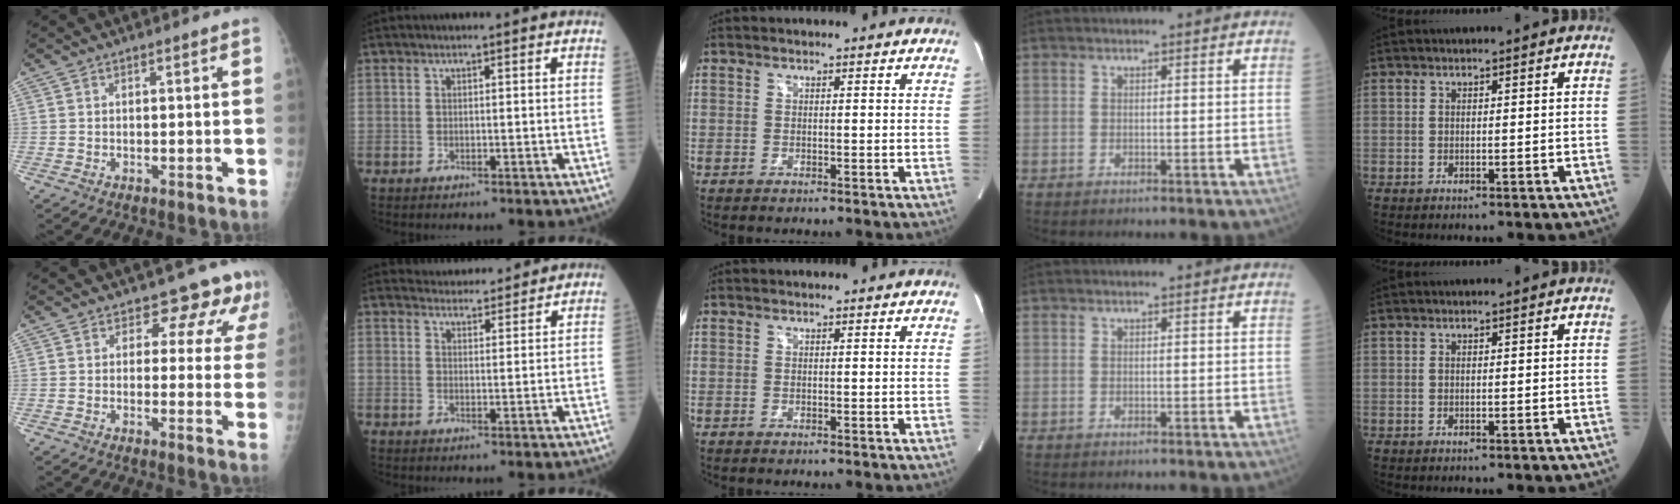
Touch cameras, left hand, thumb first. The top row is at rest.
{"thumb": {"total": 8.3, "force": [6.6, 4.7, 1.8], "torque": [0.030, -0.029, 0.052]}, "index": {"total": 5.7, "force": [5.5, 1.3, 0.6], "torque": [-0.007, 0.014, 0.075]}}